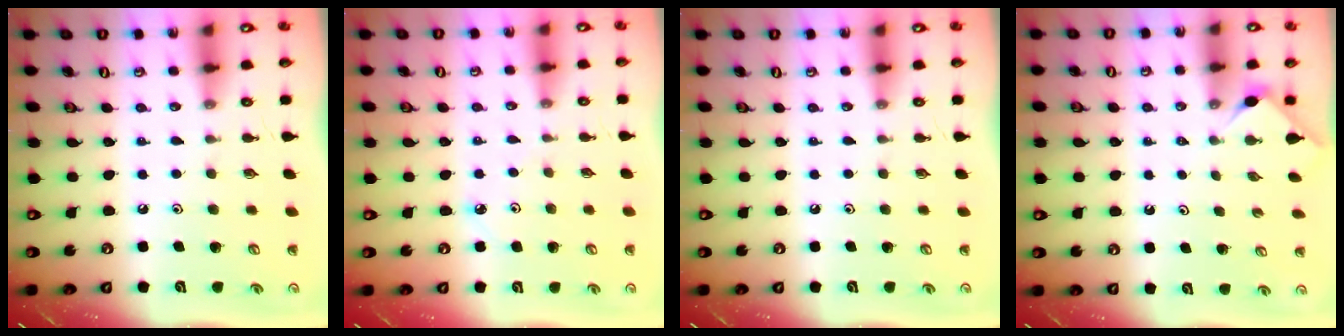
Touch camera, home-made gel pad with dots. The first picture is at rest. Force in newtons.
{"total": 2.5, "press": 2.5, "slide": 0.3}
{"total": 0.0}
{"total": 2.7, "press": 2.7, "slide": 0.5}